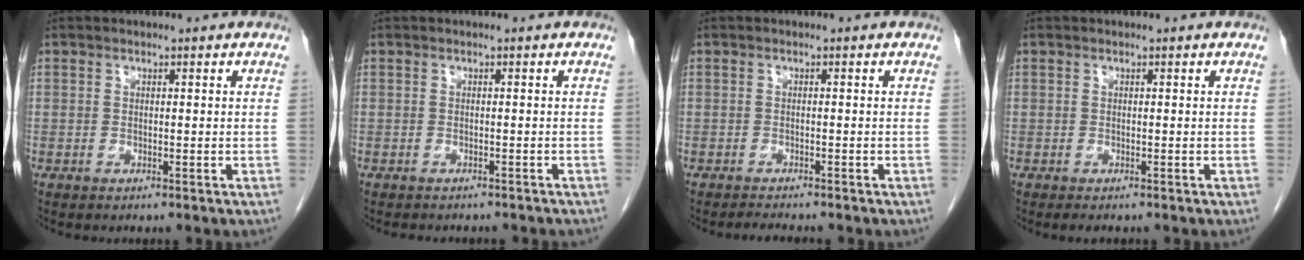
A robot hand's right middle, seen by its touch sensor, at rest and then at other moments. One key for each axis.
{"total": 7.4, "fx": -6.6, "fy": 1.8, "fz": 2.8, "tx": -0.032, "ty": -0.004, "tz": -0.070}
{"total": 2.4, "fx": -2.3, "fy": -0.1, "fz": 0.8, "tx": -0.015, "ty": -0.009, "tz": -0.033}
{"total": 1.3, "fx": -1.1, "fy": 0.4, "fz": 0.6, "tx": -0.011, "ty": -0.004, "tz": -0.011}